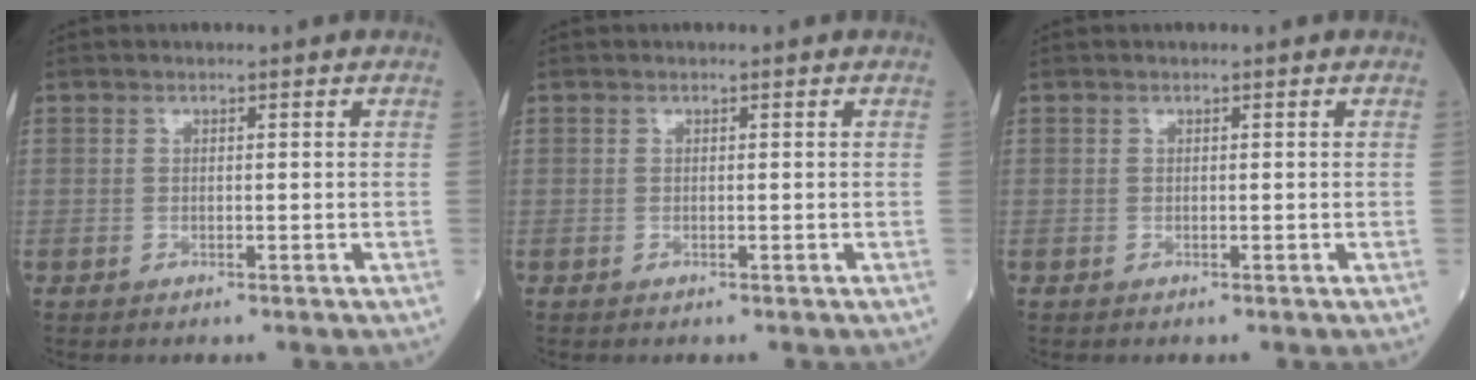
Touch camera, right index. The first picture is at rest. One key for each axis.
{"total": 0.0}
{"total": 0.0}